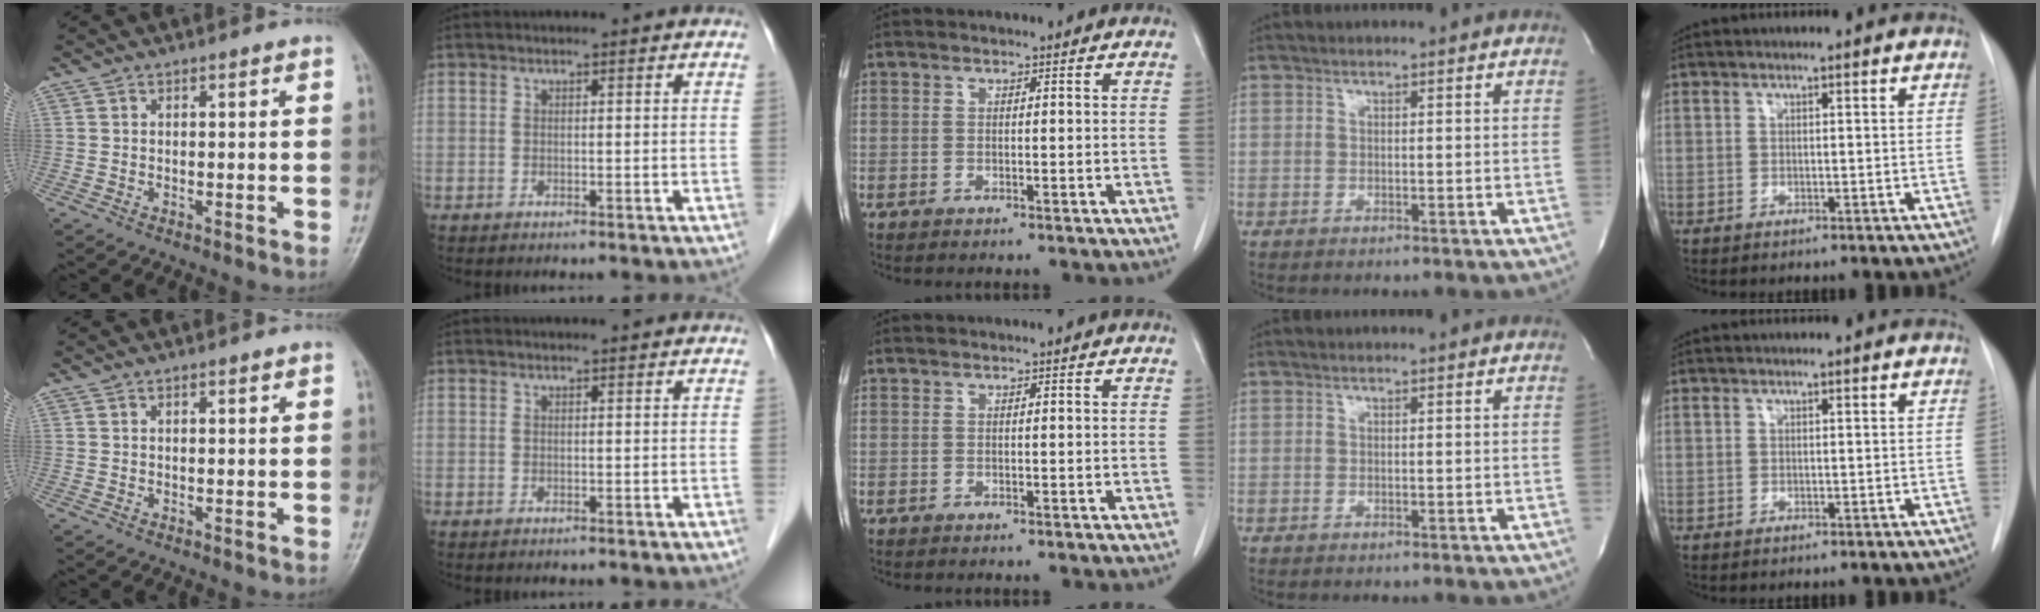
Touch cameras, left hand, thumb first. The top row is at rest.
{"thumb": {"total": 0.9, "force": [0.6, 0.3, 0.6], "torque": [-0.009, -0.001, 0.010]}, "index": {"total": 1.3, "force": [1.2, 0.0, 0.4], "torque": [-0.008, 0.010, 0.018]}}